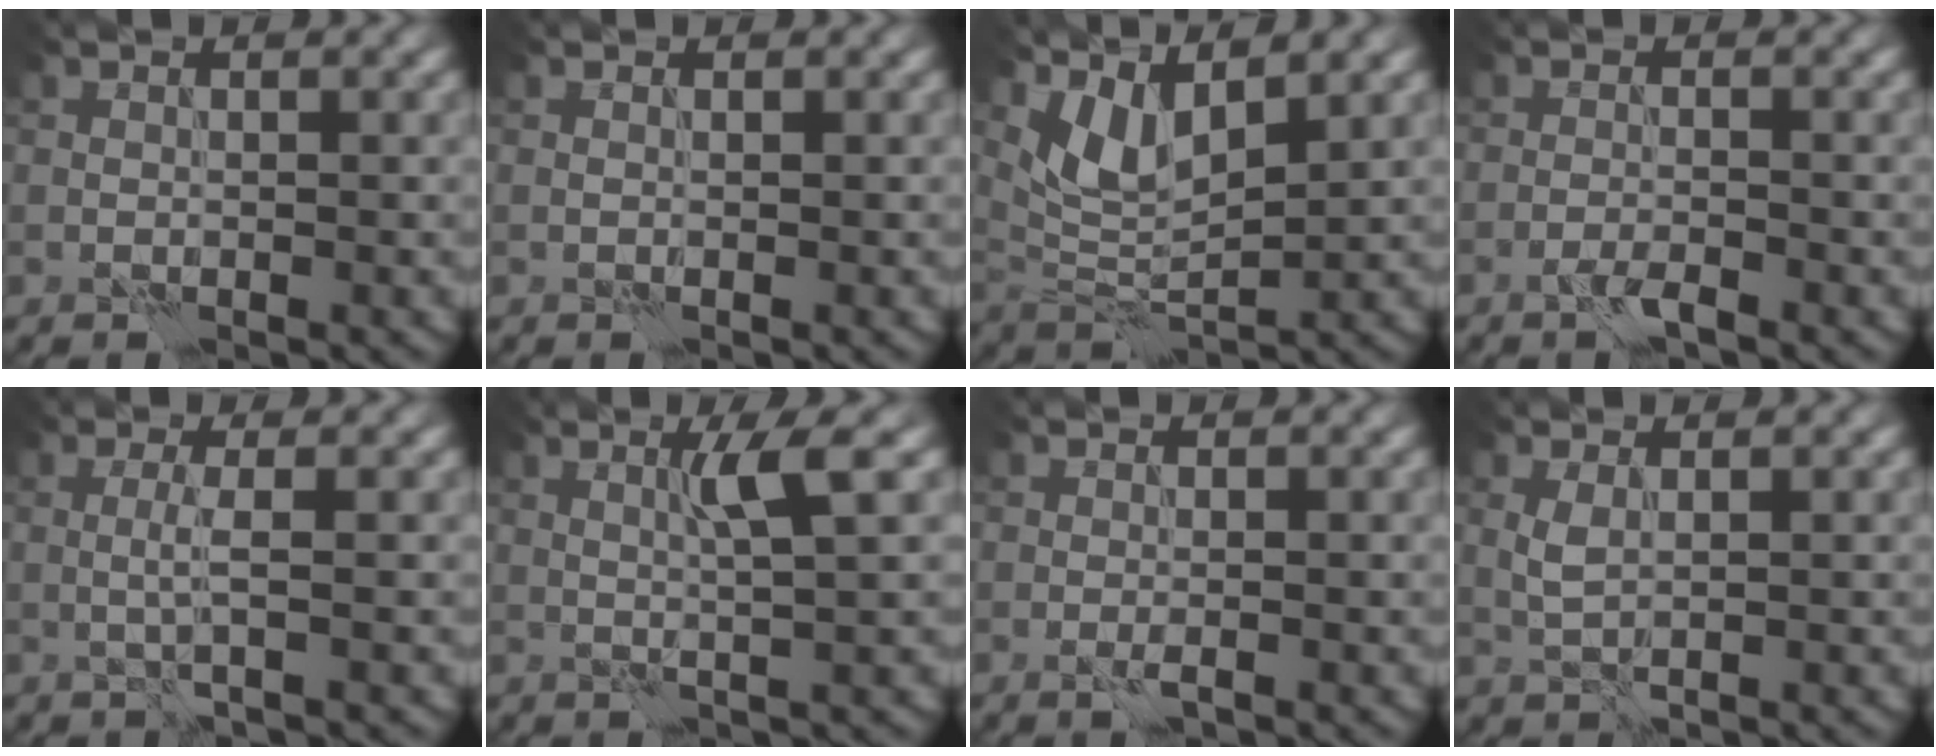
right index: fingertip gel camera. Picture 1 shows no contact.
{"total": 0.0}
{"total": 4.6, "force": [2.8, 1.8, 3.2], "torque": [-0.071, -0.009, 0.056]}
{"total": 1.5, "force": [-1.1, 0.2, 1.1], "torque": [-0.021, 0.006, -0.025]}
{"total": 1.7, "force": [0.0, 0.1, 1.7], "torque": [-0.037, 0.001, -0.005]}
{"total": 3.1, "force": [1.0, 0.0, 3.0], "torque": [-0.053, 0.004, 0.017]}
{"total": 0.9, "force": [-0.4, 0.0, 0.8], "torque": [-0.015, -0.002, -0.009]}
{"total": 1.4, "force": [0.4, 0.5, 1.3], "torque": [-0.035, 0.001, 0.010]}